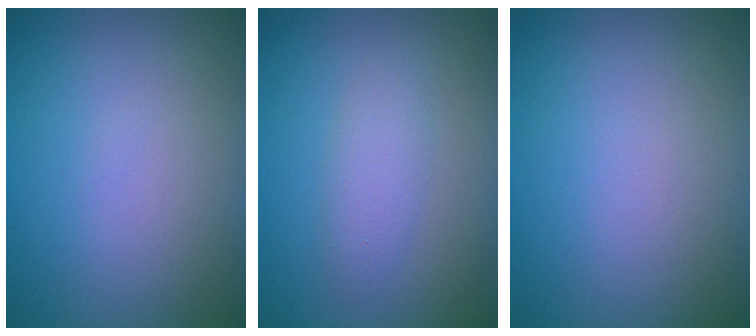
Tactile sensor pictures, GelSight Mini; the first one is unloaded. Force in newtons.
{"total": 2.1, "press": 2.1, "slide": 0.1}
{"total": 0.0}